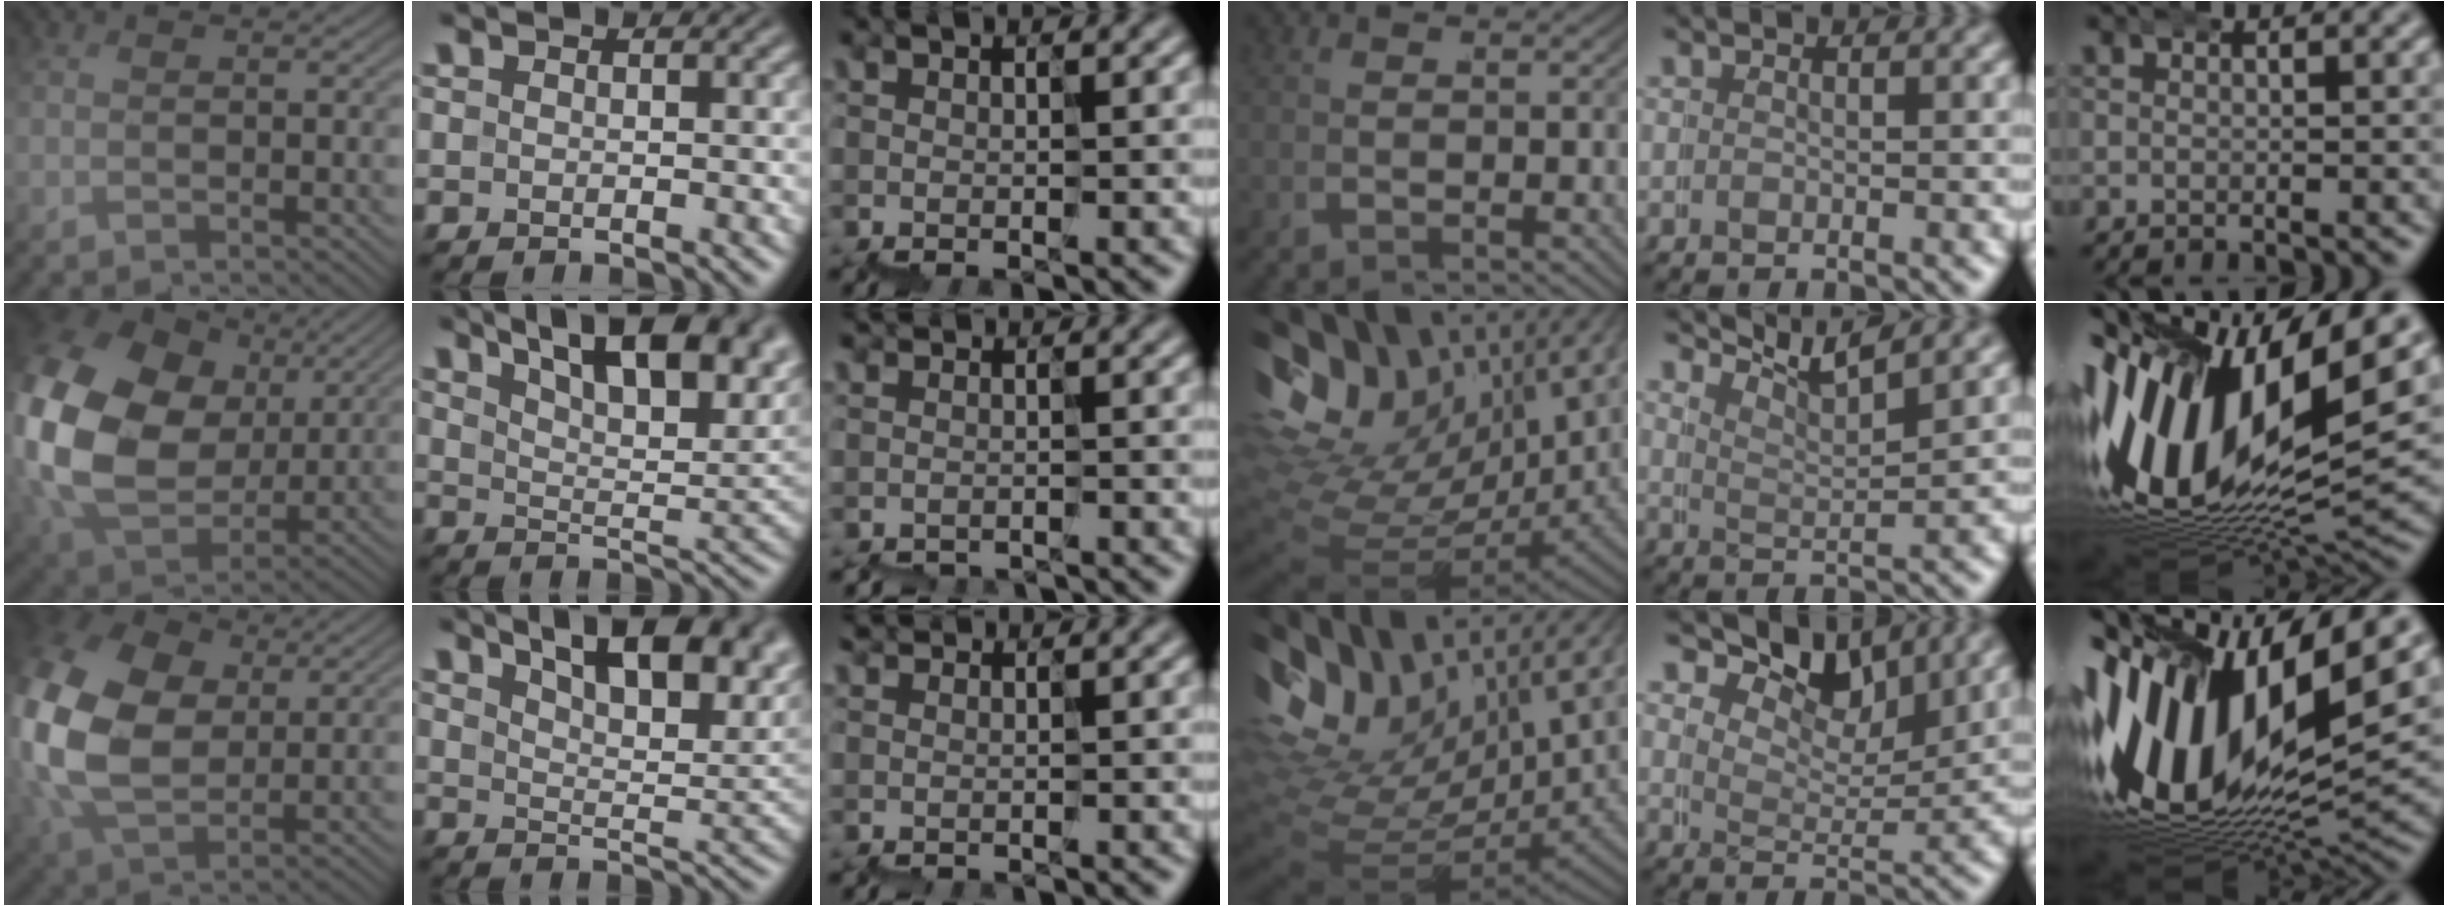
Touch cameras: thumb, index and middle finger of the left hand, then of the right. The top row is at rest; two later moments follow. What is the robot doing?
{"motion": "wrap", "object": "belt"}